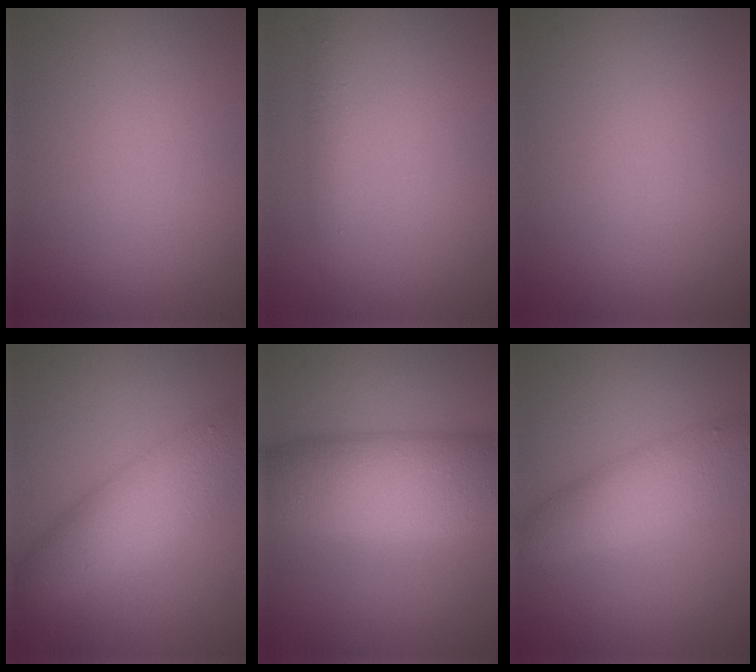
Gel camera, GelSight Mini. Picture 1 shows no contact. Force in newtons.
{"total": 1.3, "press": 1.3, "slide": 0.0}
{"total": 0.0}
{"total": 6.7, "press": 6.7, "slide": 0.2}
{"total": 9.3, "press": 9.3, "slide": 0.2}
{"total": 4.6, "press": 4.6, "slide": 0.1}